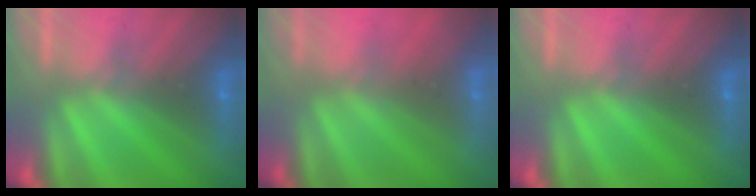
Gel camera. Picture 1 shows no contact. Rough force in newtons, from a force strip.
{"total": 2.4}
{"total": 0.0}